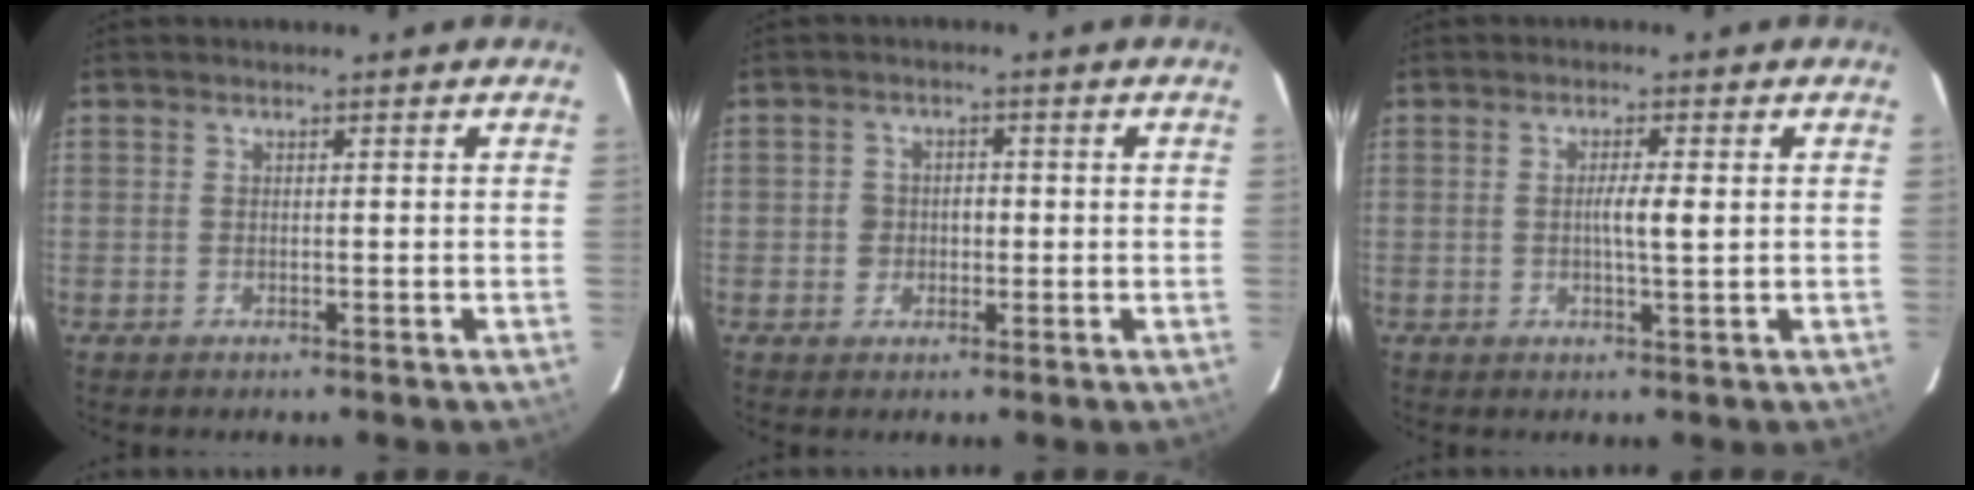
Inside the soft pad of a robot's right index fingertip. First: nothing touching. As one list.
[{"total": 2.9, "force": [-0.3, 2.5, 1.4], "torque": [-0.021, 0.011, -0.004]}, {"total": 4.2, "force": [0.7, 0.3, 4.1], "torque": [-0.068, -0.004, 0.009]}]